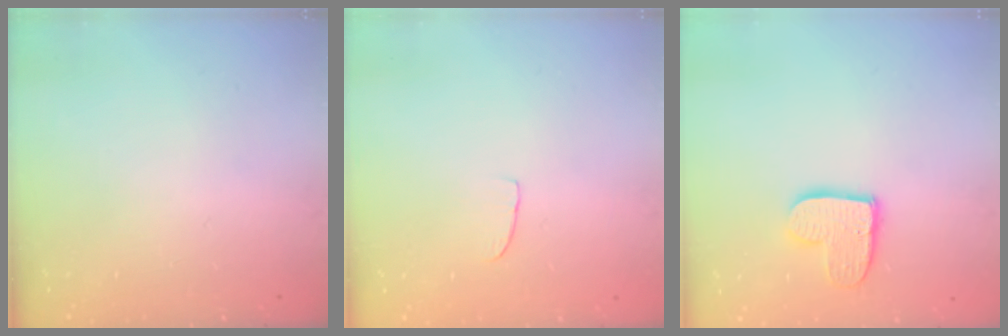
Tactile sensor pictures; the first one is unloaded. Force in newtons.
{"total": 2.6, "press": 2.6, "slide": 0.2}
{"total": 10.9, "press": 10.8, "slide": 0.9}